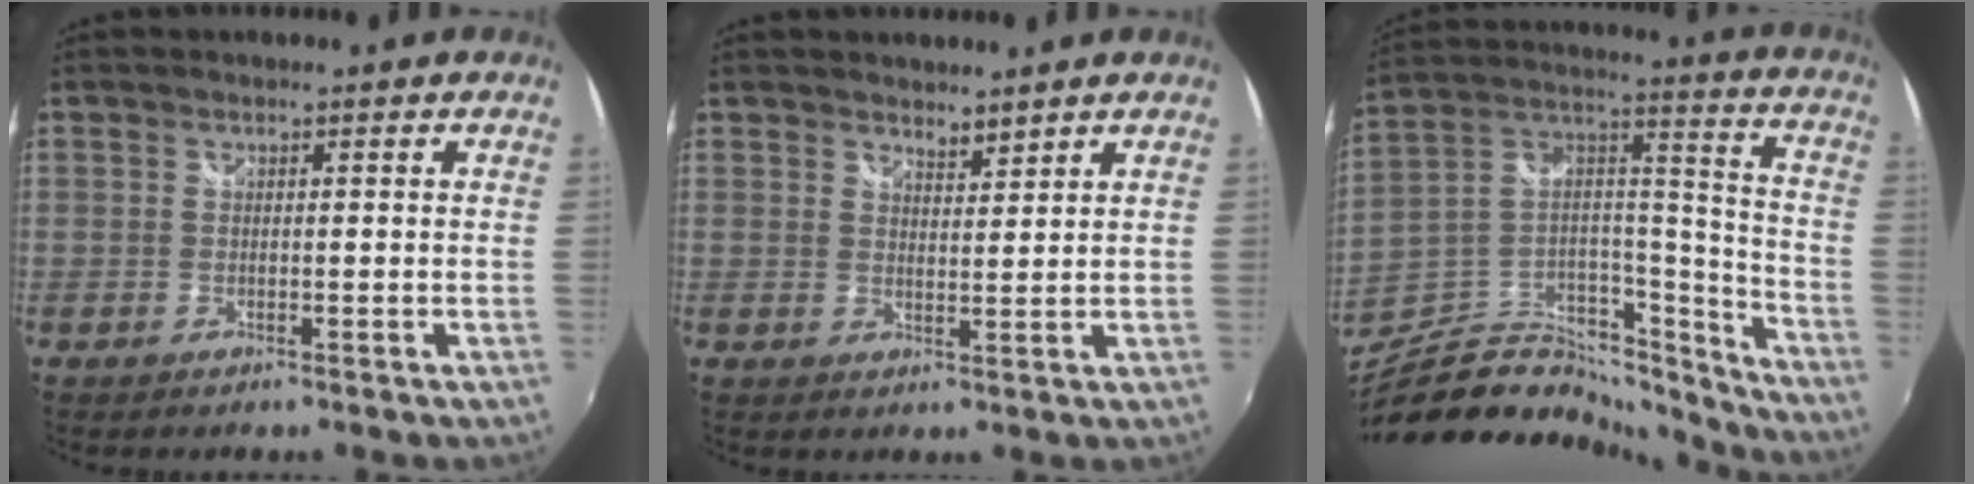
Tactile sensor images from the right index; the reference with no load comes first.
{"total": 2.4, "force": [2.3, 0.4, 0.6], "torque": [-0.006, 0.001, 0.039]}
{"total": 25.4, "force": [-21.1, 10.5, 9.6], "torque": [-0.165, 0.068, -0.324]}